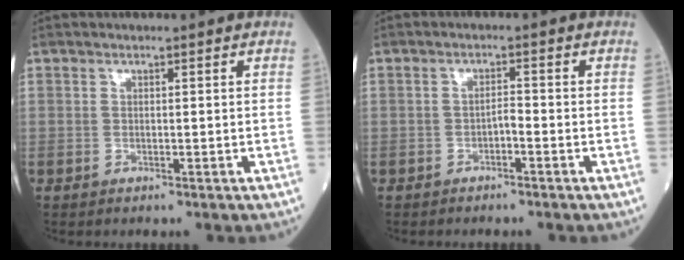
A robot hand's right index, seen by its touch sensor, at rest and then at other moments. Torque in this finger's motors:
{"motor_torque": [0.16, -0.09, 0.13, 0.04]}